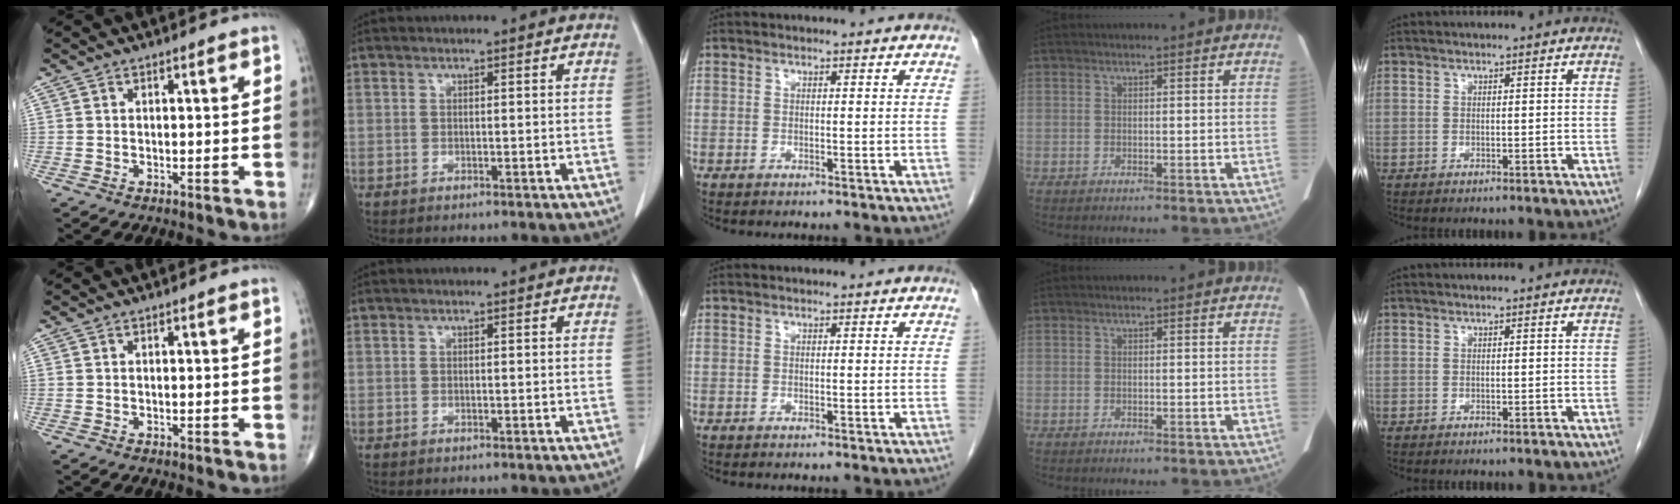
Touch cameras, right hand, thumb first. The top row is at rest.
{}